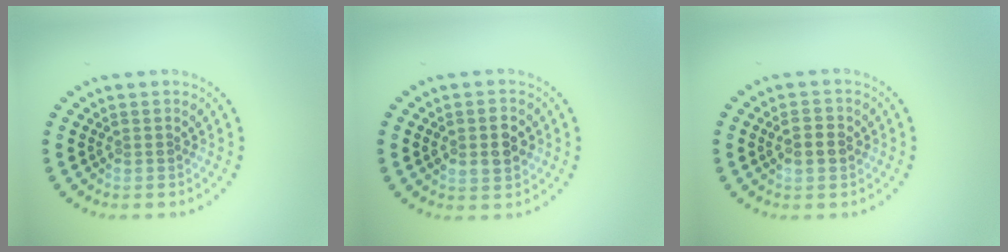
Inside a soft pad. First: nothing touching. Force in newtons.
{"total": 3.6, "press": 3.6, "slide": 0.2}
{"total": 1.9, "press": 1.9, "slide": 0.1}